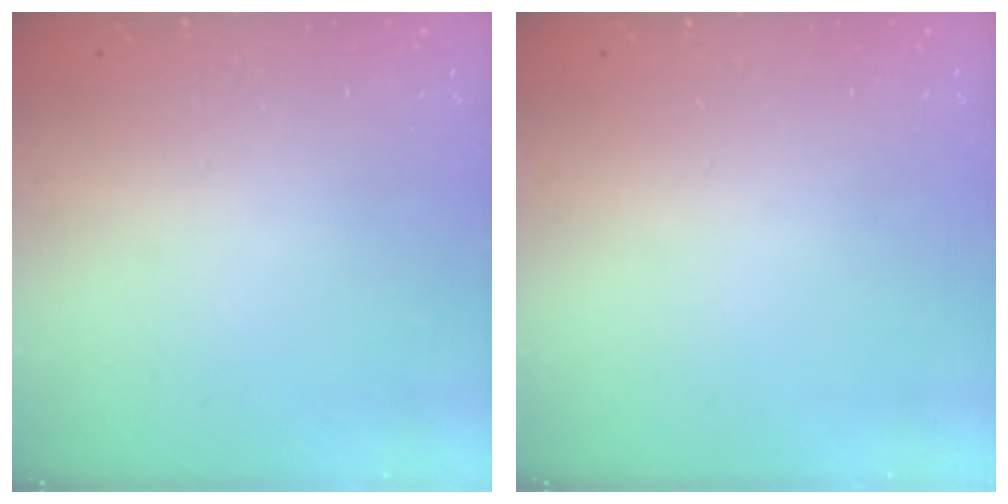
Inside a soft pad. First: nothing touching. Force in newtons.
{"total": 0.0}